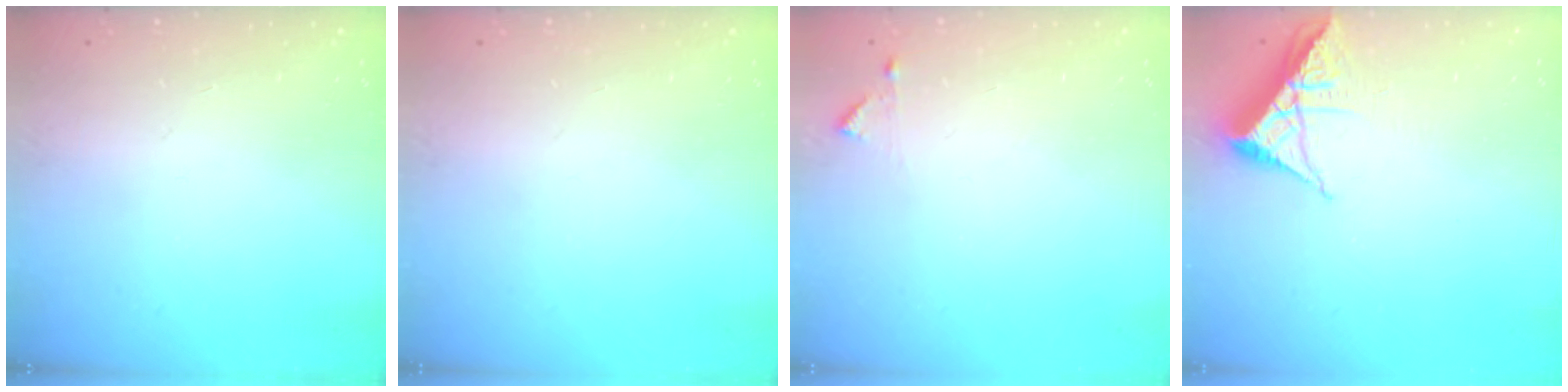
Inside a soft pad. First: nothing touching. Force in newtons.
{"total": 0.0}
{"total": 4.4, "press": 4.3, "slide": 0.4}
{"total": 6.3, "press": 6.2, "slide": 0.9}